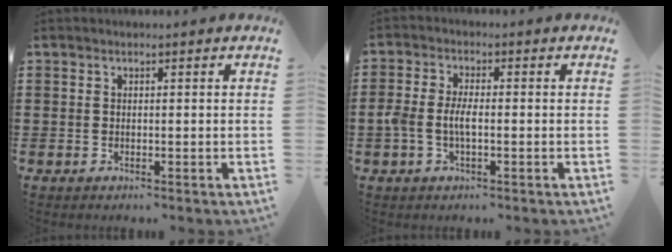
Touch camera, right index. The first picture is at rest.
{"total": 3.7, "force": [-0.9, 1.4, 3.3], "torque": [-0.080, -0.002, -0.023]}